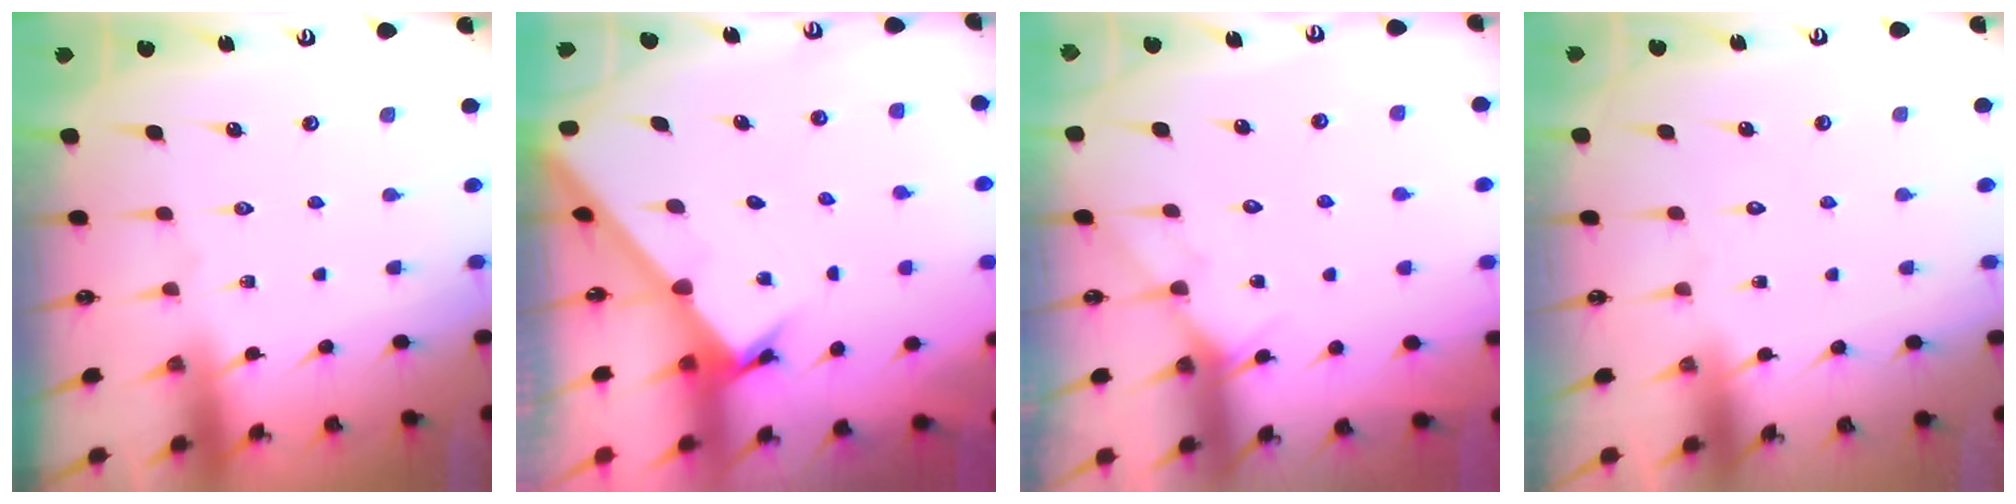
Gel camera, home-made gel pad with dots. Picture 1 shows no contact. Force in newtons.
{"total": 2.0, "press": 2.0, "slide": 0.2}
{"total": 4.6, "press": 4.6, "slide": 0.4}
{"total": 1.6, "press": 1.6, "slide": 0.0}